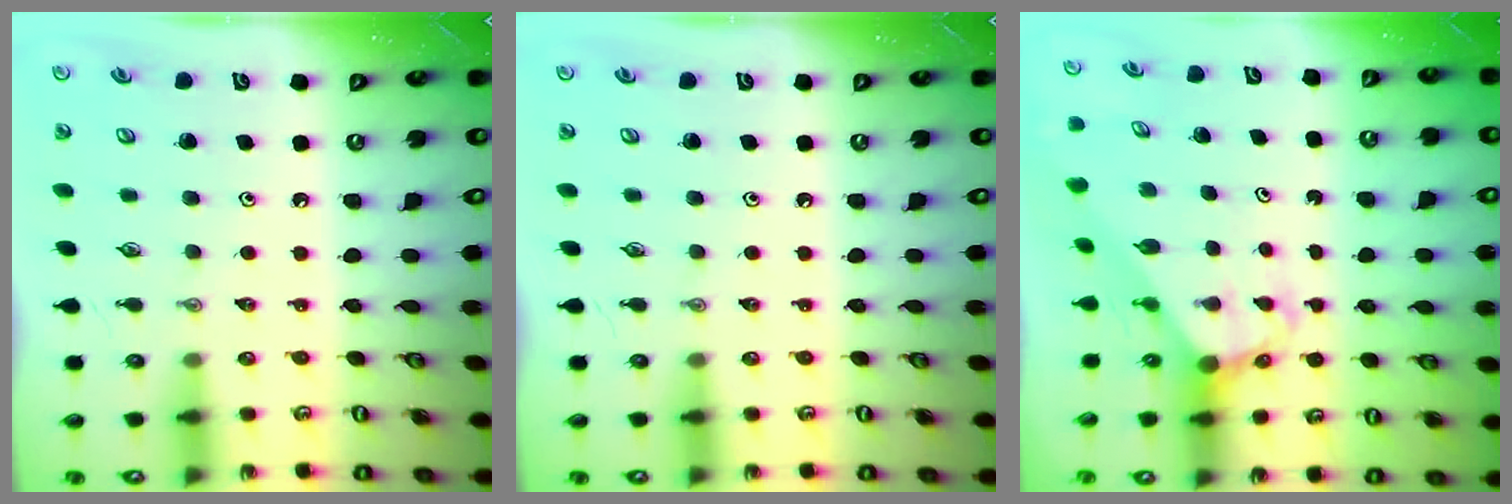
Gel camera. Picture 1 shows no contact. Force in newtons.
{"total": 0.0}
{"total": 3.2, "press": 3.2, "slide": 0.2}